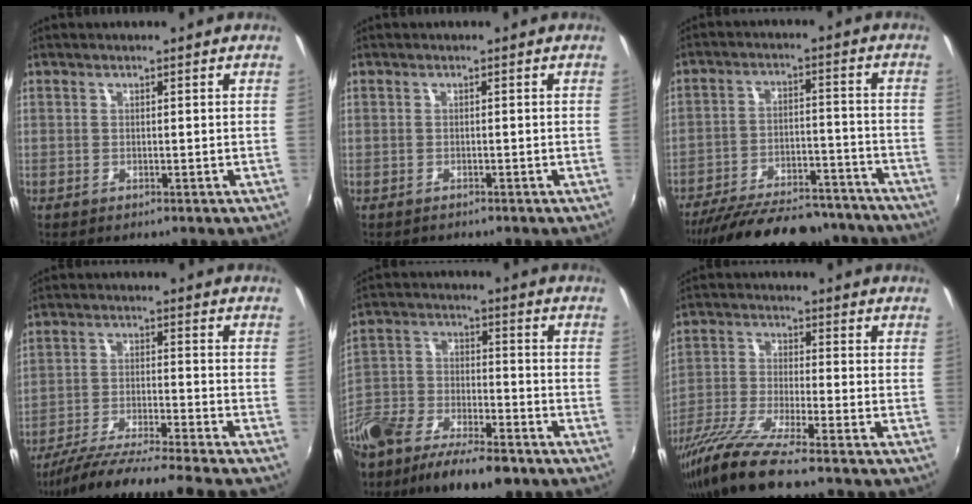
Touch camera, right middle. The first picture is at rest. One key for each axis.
{"total": 0.7, "fx": -0.7, "fy": 0.2, "fz": 0.0, "tx": -0.005, "ty": 0.000, "tz": -0.010}
{"total": 24.2, "fx": -20.9, "fy": 7.2, "fz": 9.7, "tx": -0.192, "ty": -0.003, "tz": -0.284}
{"total": 14.7, "fx": -13.1, "fy": -2.1, "fz": 6.4, "tx": -0.132, "ty": -0.031, "tz": -0.222}
{"total": 15.3, "fx": -9.8, "fy": 6.6, "fz": 9.7, "tx": -0.215, "ty": -0.024, "tz": -0.177}
{"total": 12.7, "fx": -9.8, "fy": -0.1, "fz": 8.0, "tx": -0.168, "ty": -0.037, "tz": -0.185}